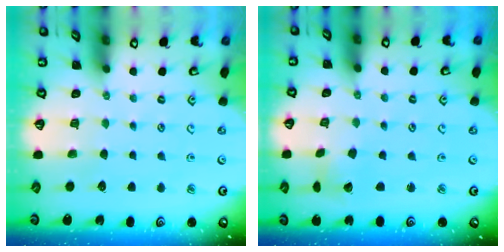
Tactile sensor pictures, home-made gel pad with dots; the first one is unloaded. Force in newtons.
{"total": 2.2, "press": 2.2, "slide": 0.2}